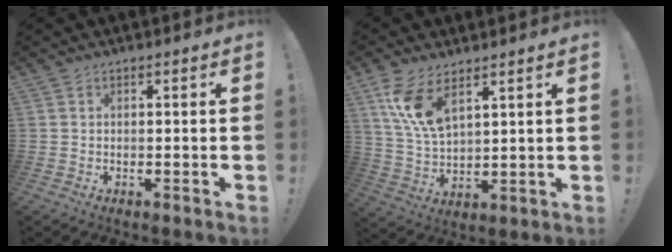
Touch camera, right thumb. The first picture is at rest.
{"total": 11.2, "force": [7.0, 4.7, 7.4], "torque": [-0.153, -0.026, 0.131]}